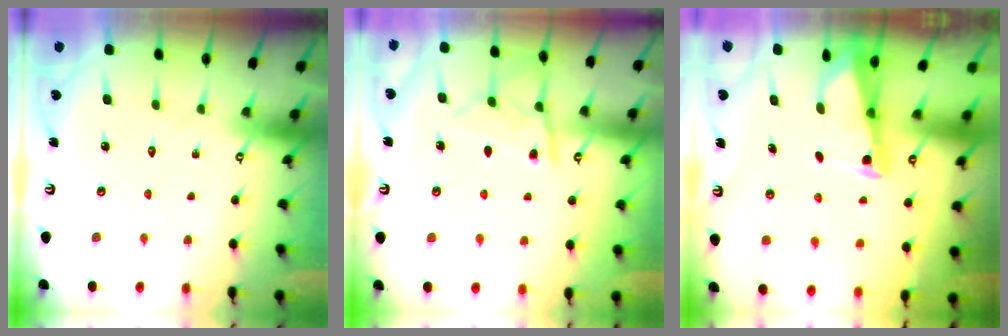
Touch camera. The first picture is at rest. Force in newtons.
{"total": 10.3, "press": 10.2, "slide": 1.0}
{"total": 2.5, "press": 2.5, "slide": 0.2}